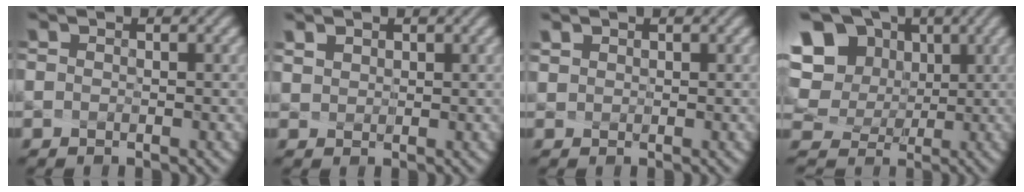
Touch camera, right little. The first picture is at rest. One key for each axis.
{"total": 2.2, "fx": 1.8, "fy": 1.2, "fz": 0.7, "tx": -0.025, "ty": 0.013, "tz": 0.029}
{"total": 1.5, "fx": 1.2, "fy": 0.8, "fz": 0.3, "tx": 0.000, "ty": 0.014, "tz": 0.016}
{"total": 10.8, "fx": 3.6, "fy": 8.9, "fz": 4.9, "tx": -0.136, "ty": 0.036, "tz": 0.054}